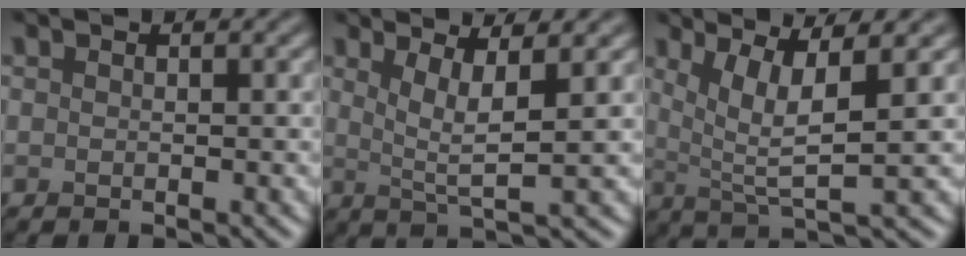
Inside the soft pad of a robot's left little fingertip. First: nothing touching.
{"total": 3.8, "force": [1.3, 0.7, 3.5], "torque": [-0.064, -0.007, 0.026]}
{"total": 5.2, "force": [1.7, 1.1, 4.8], "torque": [-0.087, -0.006, 0.033]}